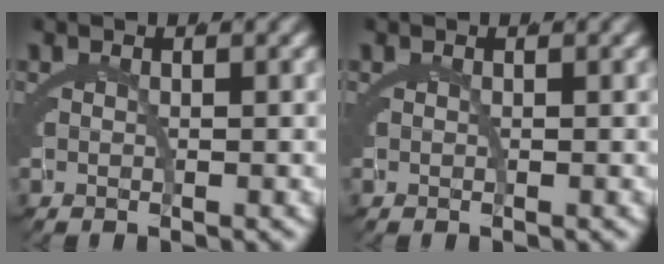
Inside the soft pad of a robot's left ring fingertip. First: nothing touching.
{"total": 0.0}